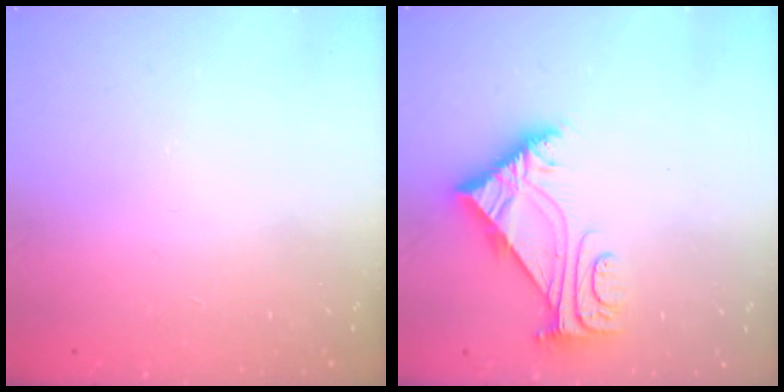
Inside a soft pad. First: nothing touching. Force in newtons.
{"total": 5.4, "press": 5.2, "slide": 1.1}